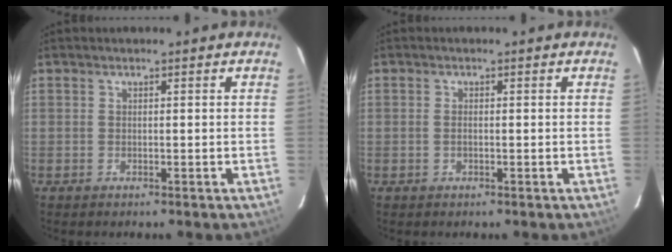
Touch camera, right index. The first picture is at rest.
{"total": 0.9, "force": [-0.1, 0.4, 0.8], "torque": [-0.017, 0.001, -0.003]}